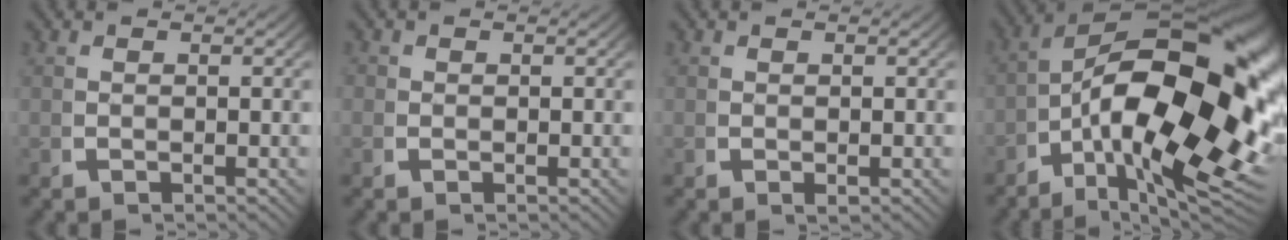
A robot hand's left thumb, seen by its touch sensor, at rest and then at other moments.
{"total": 0.8, "force": [0.0, 0.8, 0.1], "torque": [-0.004, -0.007, -0.001]}
{"total": 0.6, "force": [0.3, 0.4, 0.3], "torque": [-0.007, -0.006, 0.008]}
{"total": 25.7, "force": [-1.9, 14.7, 21.0], "torque": [-0.315, -0.067, -0.008]}